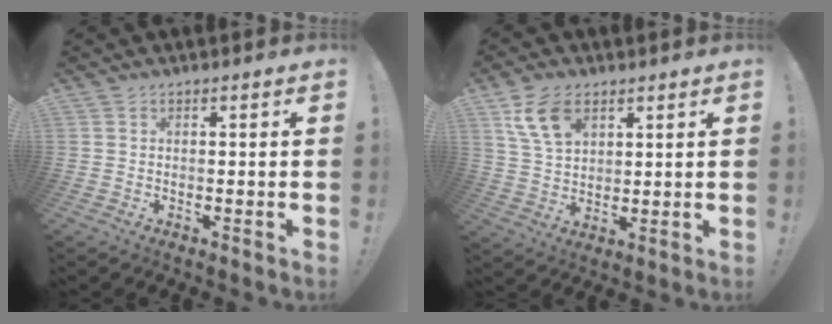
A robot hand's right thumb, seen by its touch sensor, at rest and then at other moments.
{"total": 10.3, "force": [5.6, 6.2, 6.1], "torque": [-0.121, -0.012, 0.110]}